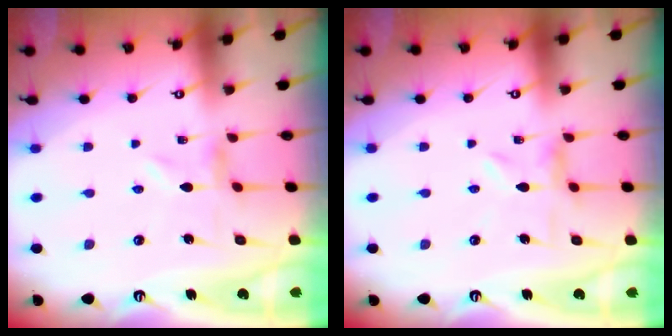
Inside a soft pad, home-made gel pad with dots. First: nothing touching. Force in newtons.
{"total": 2.0, "press": 2.0, "slide": 0.3}